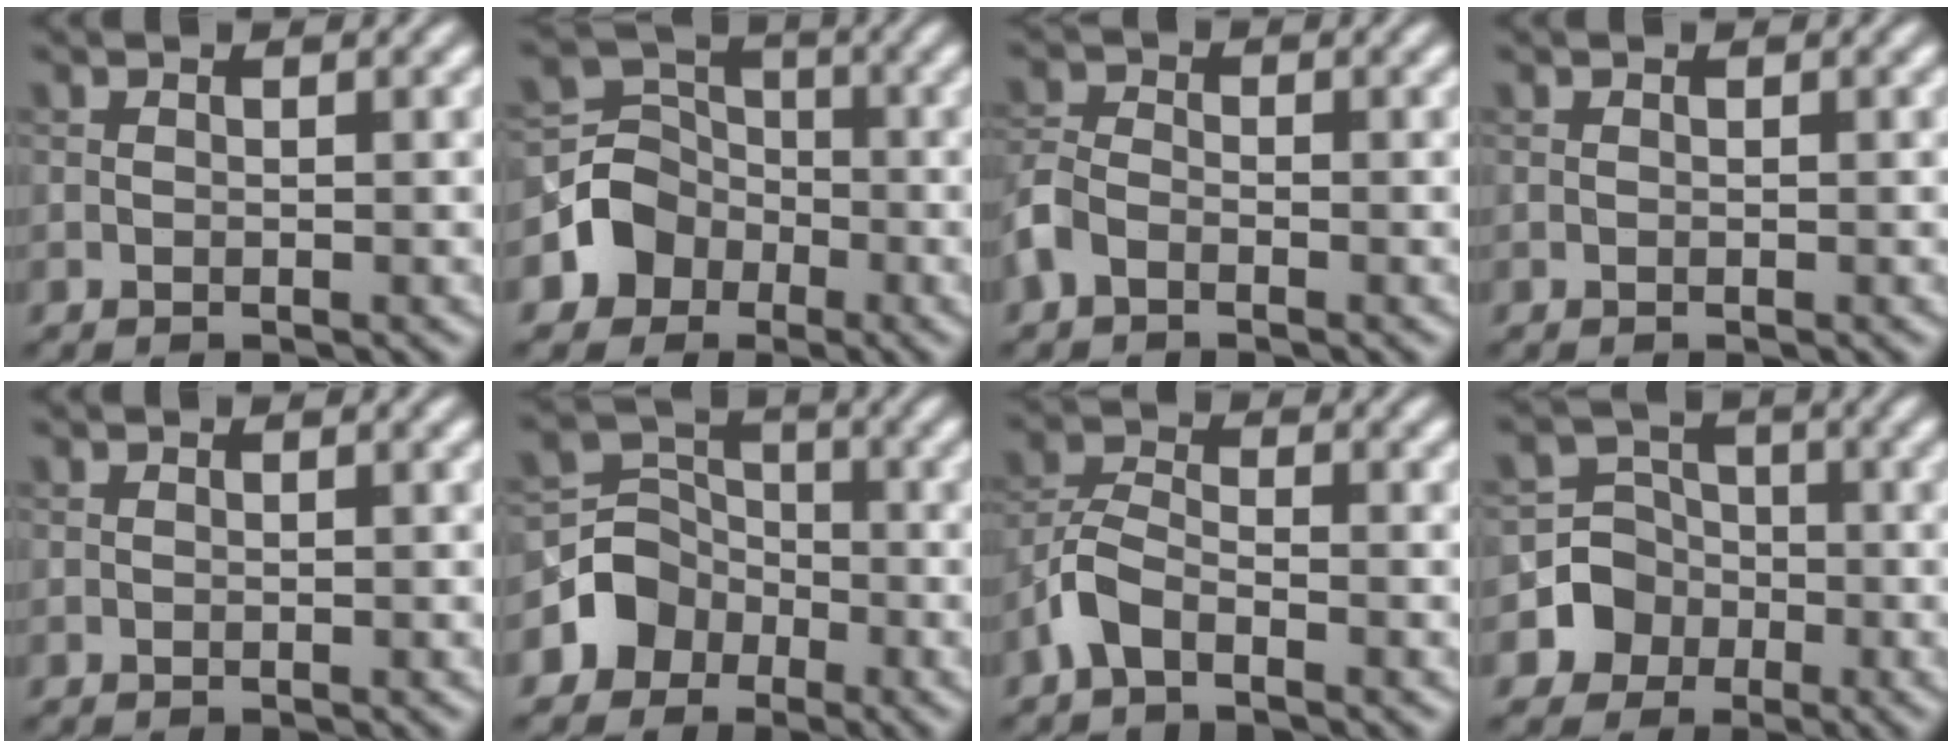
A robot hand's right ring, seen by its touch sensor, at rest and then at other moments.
{"total": 4.5, "force": [-1.9, 4.0, 0.9], "torque": [-0.004, 0.005, -0.046]}
{"total": 2.9, "force": [-1.6, 1.8, 1.6], "torque": [-0.040, 0.003, -0.047]}
{"total": 0.0}
{"total": 0.0}
{"total": 4.4, "force": [-2.1, 3.8, 0.8], "torque": [-0.001, 0.005, -0.049]}
{"total": 3.3, "force": [-2.0, 1.5, 2.1], "torque": [-0.046, 0.007, -0.052]}
{"total": 4.7, "force": [-1.7, 4.4, 0.4], "torque": [0.022, 0.007, -0.057]}